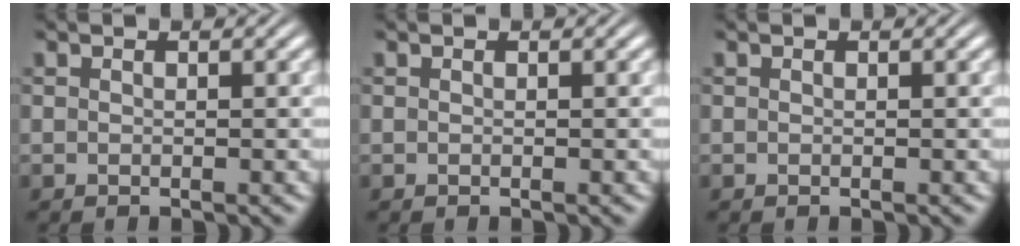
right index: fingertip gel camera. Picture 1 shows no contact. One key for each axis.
{"total": 0.0}
{"total": 0.0}